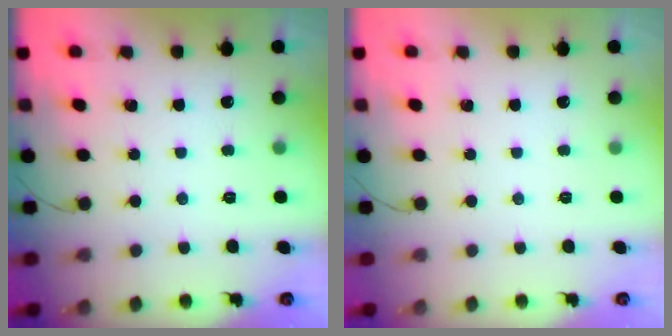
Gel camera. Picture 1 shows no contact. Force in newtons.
{"total": 0.0}